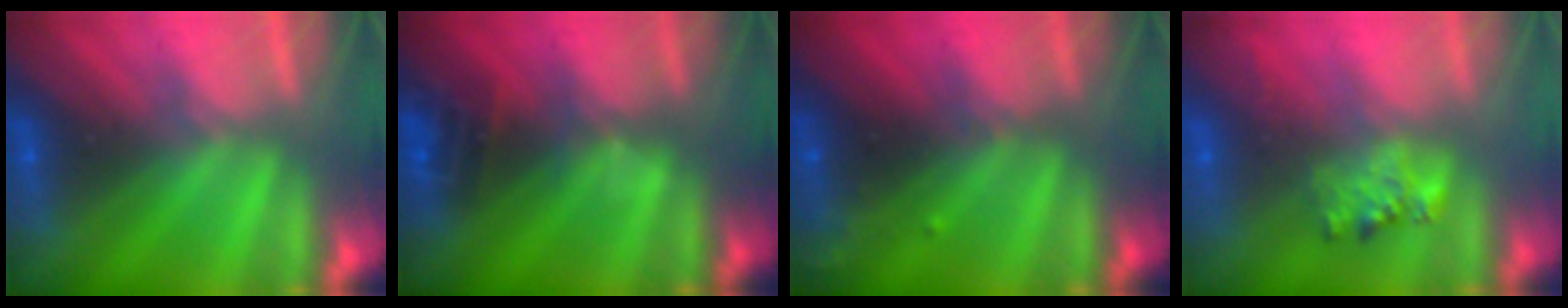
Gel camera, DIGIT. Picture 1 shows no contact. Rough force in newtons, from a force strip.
{"total": 2.8}
{"total": 2.9}
{"total": 2.2}